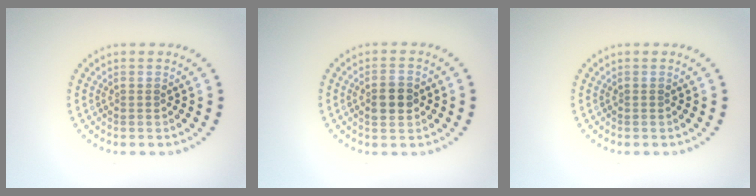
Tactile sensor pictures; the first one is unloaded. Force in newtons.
{"total": 2.7, "press": 2.7, "slide": 0.2}
{"total": 0.0}